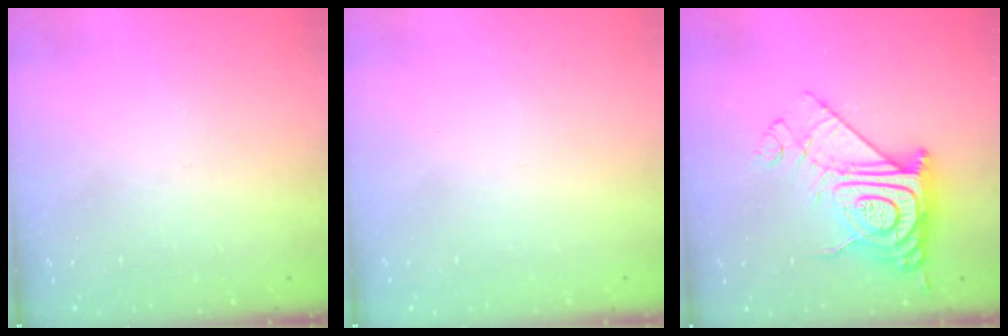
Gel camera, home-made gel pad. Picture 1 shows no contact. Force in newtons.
{"total": 1.5, "press": 1.5, "slide": 0.1}
{"total": 16.0, "press": 15.9, "slide": 1.3}